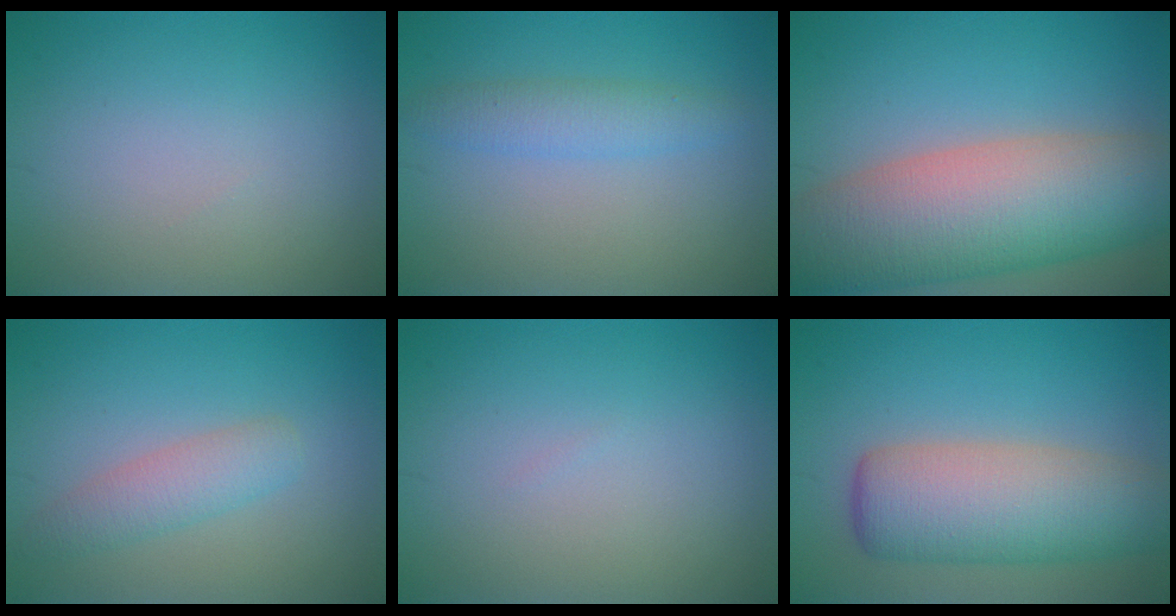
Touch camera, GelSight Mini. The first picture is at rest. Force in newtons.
{"total": 2.5, "press": 2.5, "slide": 0.2}
{"total": 12.7, "press": 12.7, "slide": 0.7}
{"total": 2.7, "press": 2.7, "slide": 0.1}
{"total": 0.0}
{"total": 8.1, "press": 8.1, "slide": 0.4}